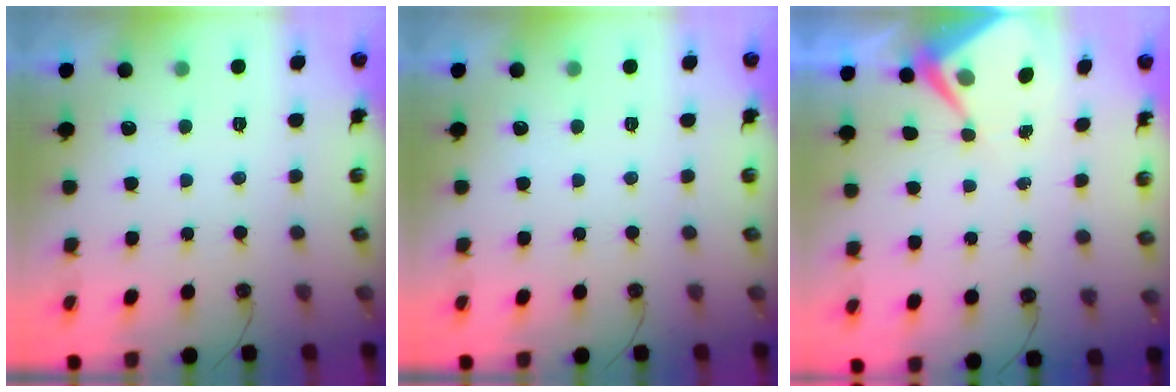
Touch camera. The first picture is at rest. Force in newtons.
{"total": 0.0}
{"total": 6.2, "press": 6.2, "slide": 0.7}